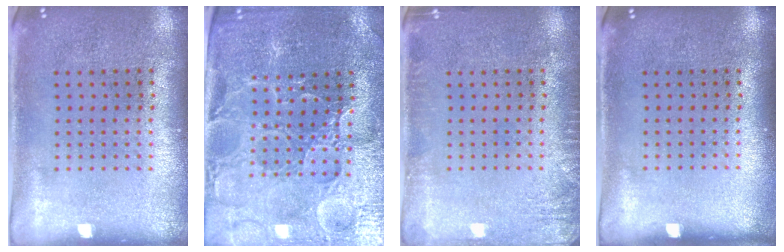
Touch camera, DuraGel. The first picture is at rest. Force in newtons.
{"total": 3.5, "press": 3.4, "slide": 0.6}
{"total": 2.0, "press": 1.9, "slide": 0.2}
{"total": 0.0}